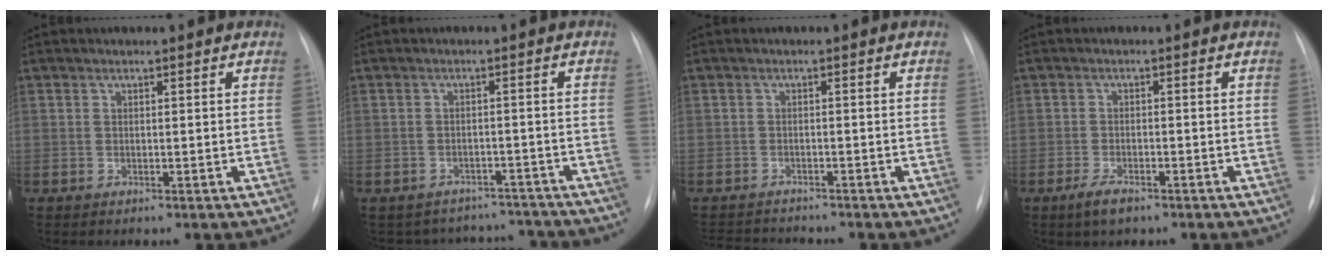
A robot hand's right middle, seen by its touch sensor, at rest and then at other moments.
{"total": 9.1, "force": [-8.5, 3.3, -0.3], "torque": [0.011, 0.031, -0.100]}
{"total": 5.3, "force": [-5.2, 0.3, 0.8], "torque": [-0.012, -0.008, -0.082]}
{"total": 3.2, "force": [-2.2, 1.1, 2.0], "torque": [-0.048, -0.004, -0.038]}